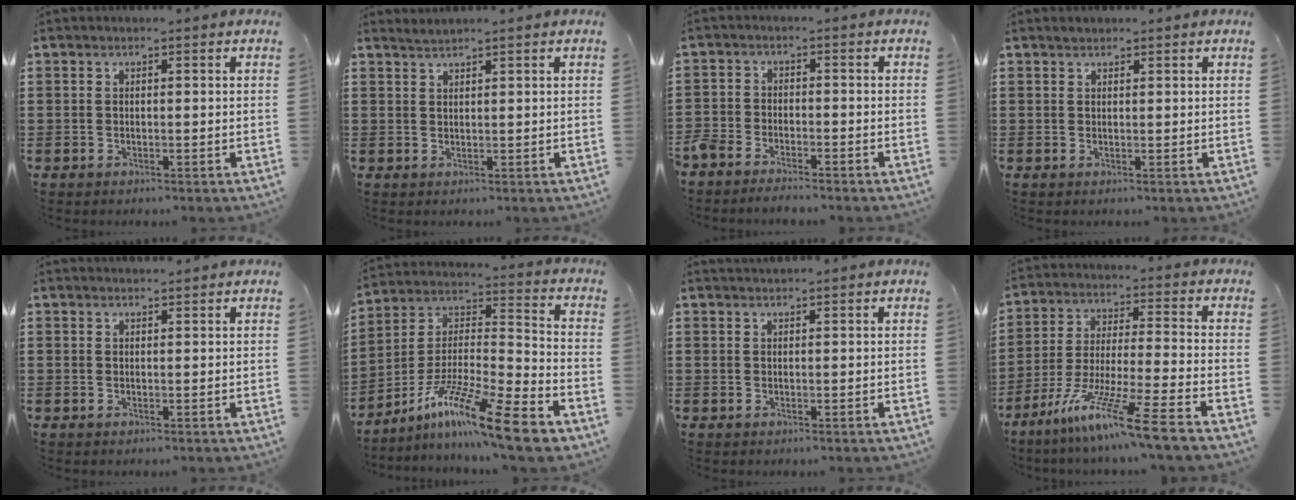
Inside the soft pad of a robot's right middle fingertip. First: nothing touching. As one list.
[{"total": 1.1, "force": [1.1, -0.2, 0.1], "torque": [-0.004, 0.001, 0.021]}, {"total": 3.1, "force": [-3.0, 0.5, 0.3], "torque": [-0.024, -0.003, -0.068]}, {"total": 0.9, "force": [0.8, 0.4, 0.0], "torque": [-0.001, 0.002, 0.016]}, {"total": 1.1, "force": [1.1, 0.0, 0.0], "torque": [-0.002, -0.003, 0.021]}, {"total": 13.6, "force": [-10.2, 0.5, 8.9], "torque": [-0.161, 0.012, -0.195]}, {"total": 0.9, "force": [0.9, 0.1, 0.0], "torque": [-0.002, 0.000, 0.016]}, {"total": 11.4, "force": [-8.4, -0.7, 7.6], "torque": [-0.148, 0.002, -0.168]}]